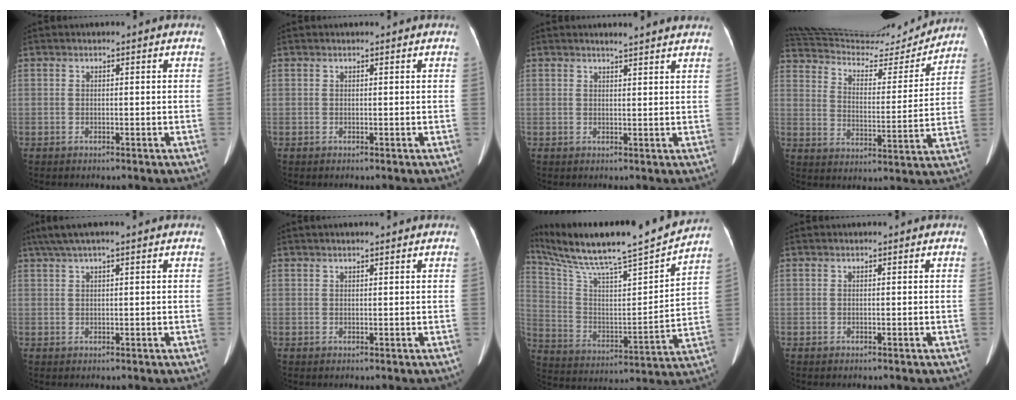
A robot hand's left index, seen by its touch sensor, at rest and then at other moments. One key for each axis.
{"total": 0.0}
{"total": 6.5, "fx": 6.0, "fy": 0.2, "fz": 2.5, "tx": -0.035, "ty": 0.007, "tz": 0.061}
{"total": 21.8, "fx": 20.6, "fy": 3.7, "fz": 6.0, "tx": -0.103, "ty": -0.017, "tz": 0.298}
{"total": 5.0, "fx": 3.6, "fy": -0.1, "fz": 3.4, "tx": -0.067, "ty": 0.036, "tz": 0.068}
{"total": 2.1, "fx": 1.8, "fy": 0.3, "fz": 1.1, "tx": -0.013, "ty": 0.023, "tz": 0.027}
{"total": 23.5, "fx": 20.8, "fy": 0.6, "fz": 10.8, "tx": -0.198, "ty": -0.017, "tz": 0.331}
{"total": 0.0}